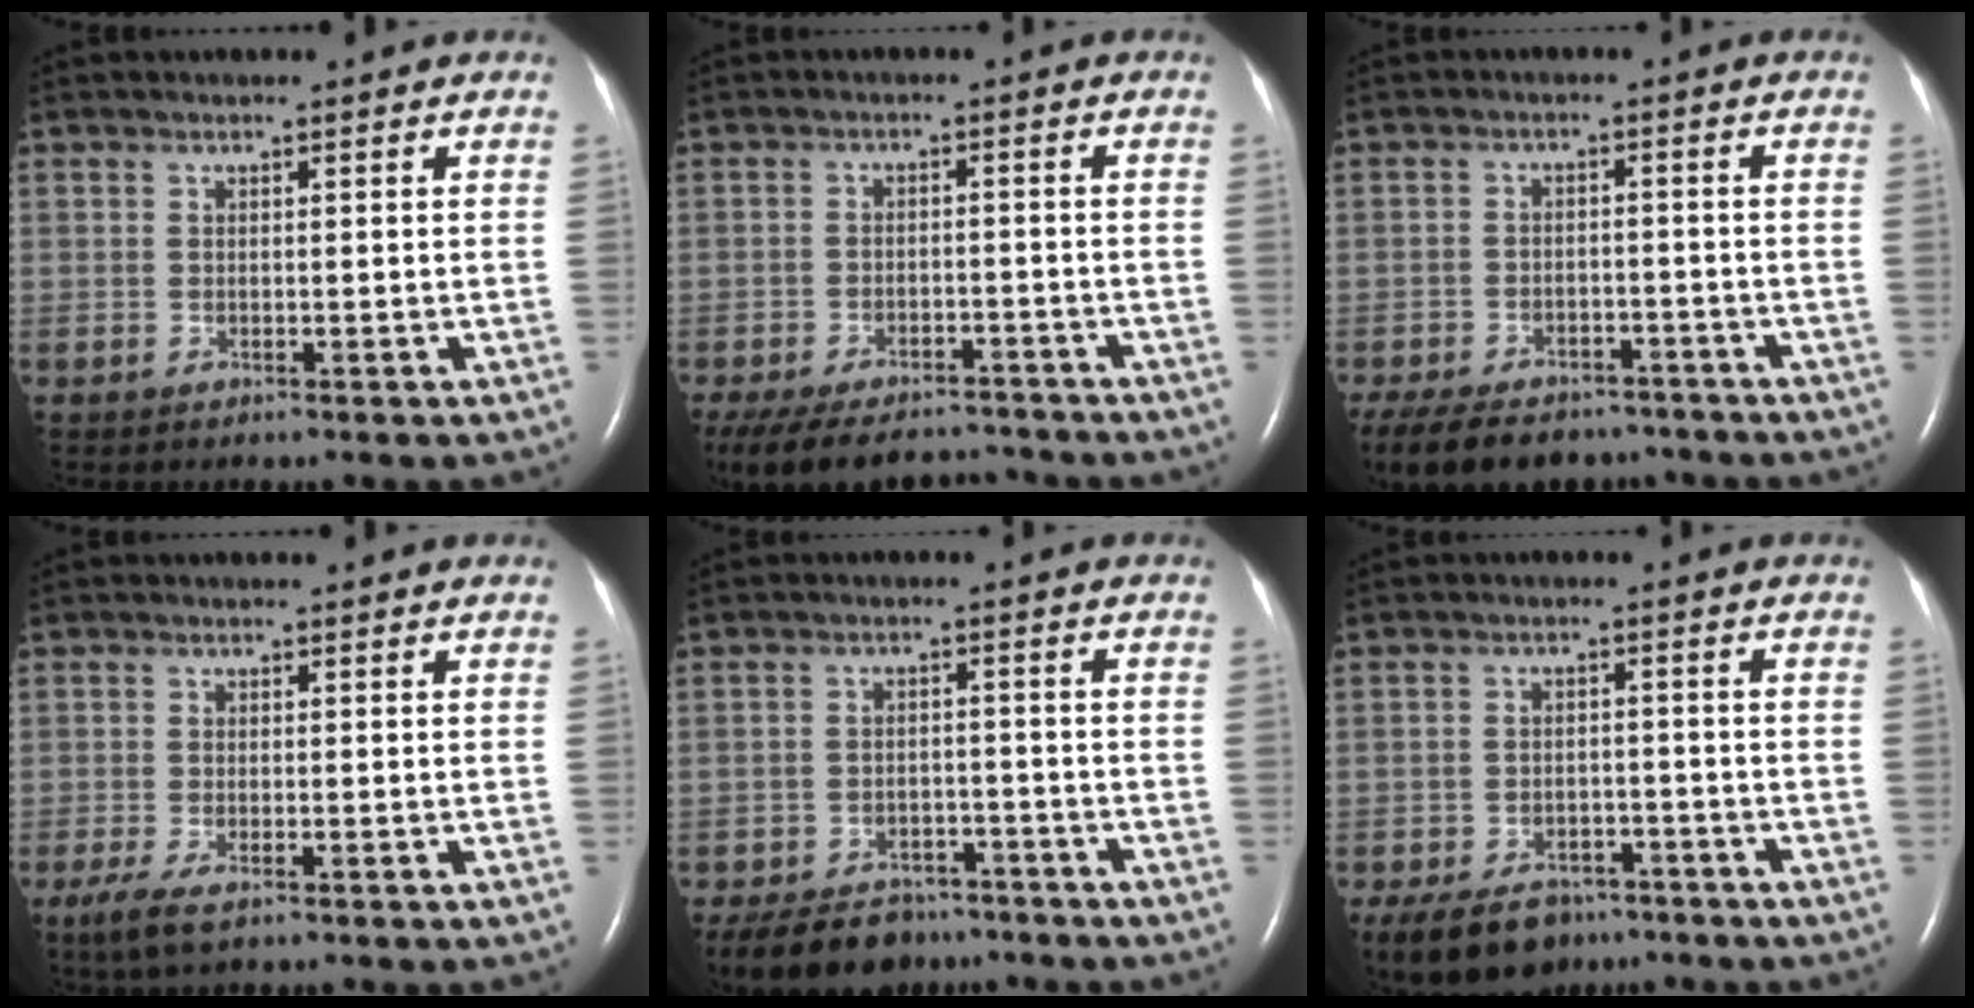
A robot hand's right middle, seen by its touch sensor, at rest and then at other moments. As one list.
[{"total": 14.3, "force": [-12.2, 5.4, 5.2], "torque": [-0.128, -0.006, -0.173]}, {"total": 17.3, "force": [-13.5, 8.2, 7.0], "torque": [-0.190, -0.018, -0.187]}, {"total": 3.9, "force": [-2.5, 1.0, 2.9], "torque": [-0.067, -0.011, -0.044]}, {"total": 12.0, "force": [-9.6, 6.1, 3.9], "torque": [-0.079, -0.003, -0.136]}, {"total": 12.5, "force": [-8.9, 7.2, 5.0], "torque": [-0.116, -0.007, -0.131]}]